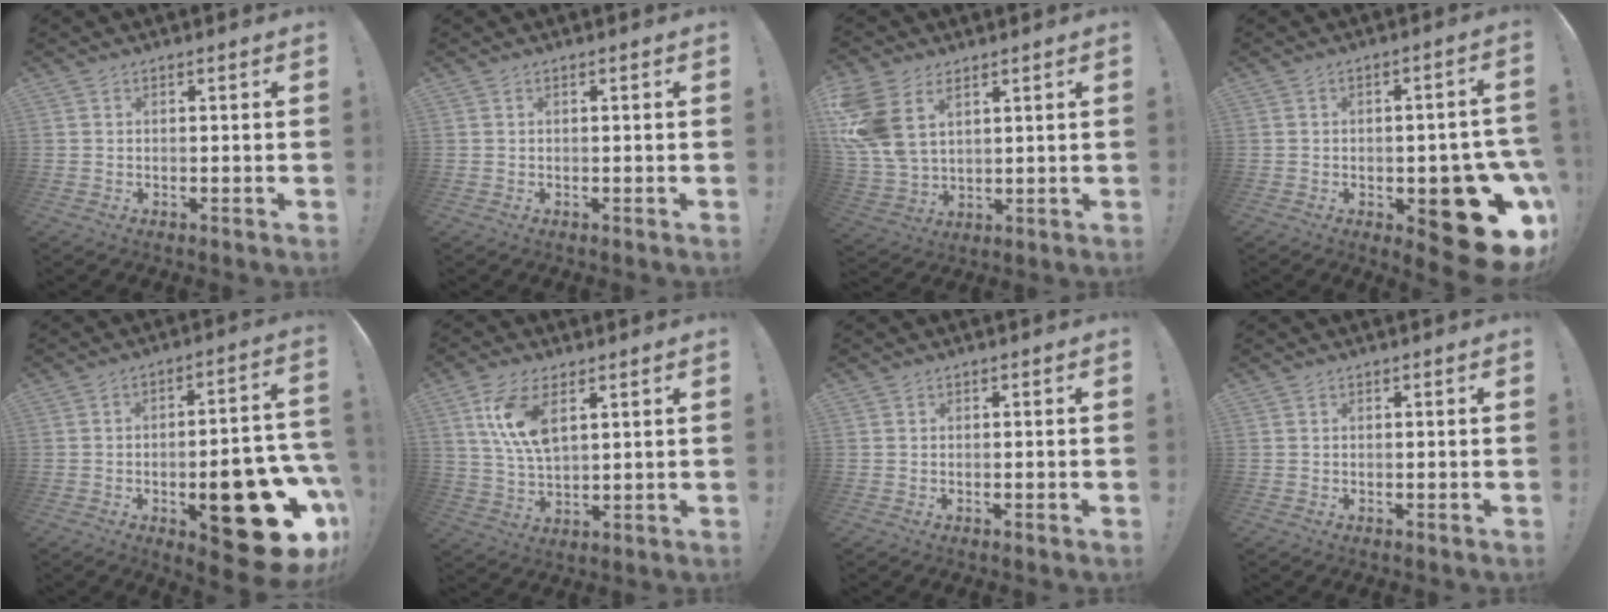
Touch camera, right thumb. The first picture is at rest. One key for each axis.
{"total": 0.0}
{"total": 12.4, "fx": 5.6, "fy": 8.1, "fz": 7.6, "tx": -0.163, "ty": -0.027, "tz": 0.110}
{"total": 19.4, "fx": -6.9, "fy": 8.5, "fz": 16.0, "tx": -0.158, "ty": 0.036, "tz": -0.085}
{"total": 24.3, "fx": -8.5, "fy": 9.8, "fz": 20.6, "tx": -0.224, "ty": 0.045, "tz": -0.108}
{"total": 10.9, "fx": 4.8, "fy": 5.0, "fz": 8.4, "tx": -0.172, "ty": -0.016, "tz": 0.084}
{"total": 0.0}
{"total": 0.0}